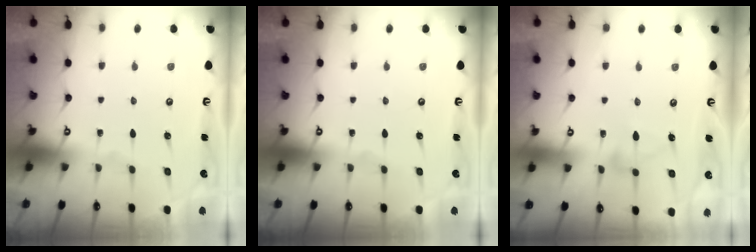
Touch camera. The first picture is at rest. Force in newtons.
{"total": 0.0}
{"total": 3.9, "press": 3.9, "slide": 0.3}